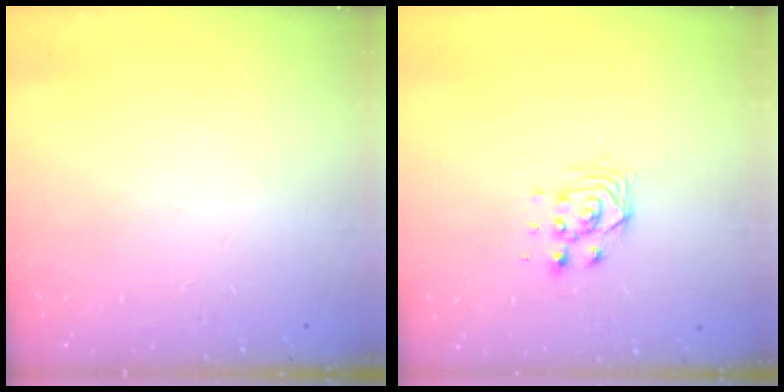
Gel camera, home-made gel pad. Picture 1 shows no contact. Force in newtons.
{"total": 3.5, "press": 3.4, "slide": 0.8}